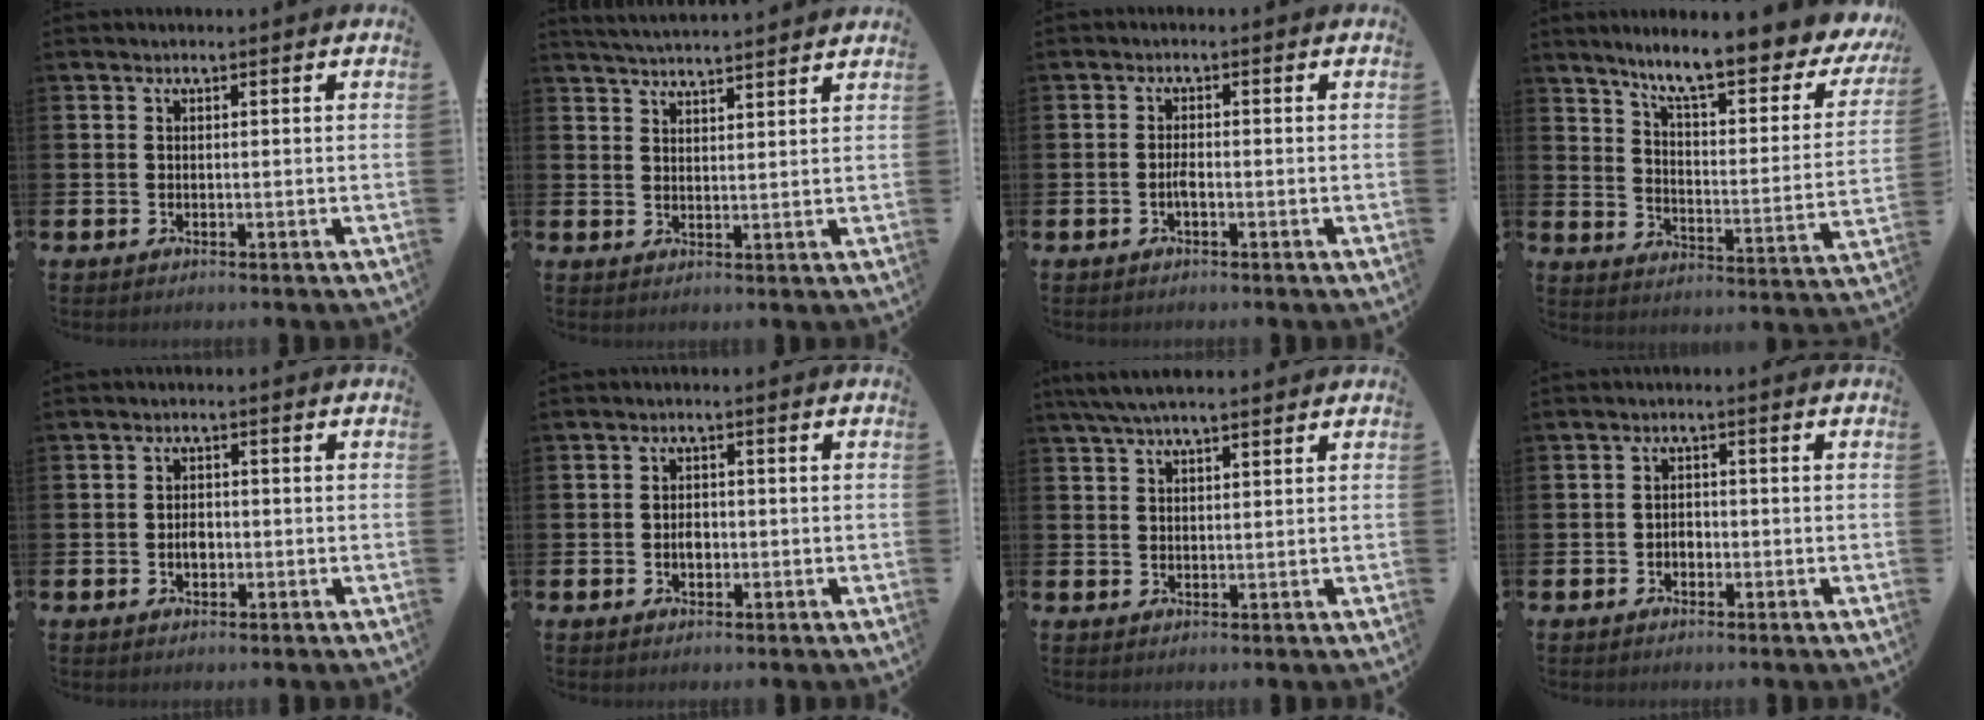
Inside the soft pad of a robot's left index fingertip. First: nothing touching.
{"total": 4.0, "force": [4.0, -0.4, 0.1], "torque": [-0.016, -0.020, 0.073]}
{"total": 1.3, "force": [-0.6, 0.4, 1.2], "torque": [-0.016, -0.001, -0.013]}
{"total": 9.8, "force": [8.4, 1.3, 4.9], "torque": [-0.108, -0.065, 0.134]}
{"total": 2.0, "force": [-0.4, 1.4, 1.4], "torque": [-0.004, -0.004, -0.013]}
{"total": 1.9, "force": [-0.4, 1.4, 1.3], "torque": [-0.002, -0.004, -0.013]}
{"total": 4.6, "force": [3.9, 0.8, 2.3], "torque": [-0.048, -0.005, 0.070]}
{"total": 1.4, "force": [-0.6, 1.1, 0.6], "torque": [-0.006, 0.002, -0.015]}